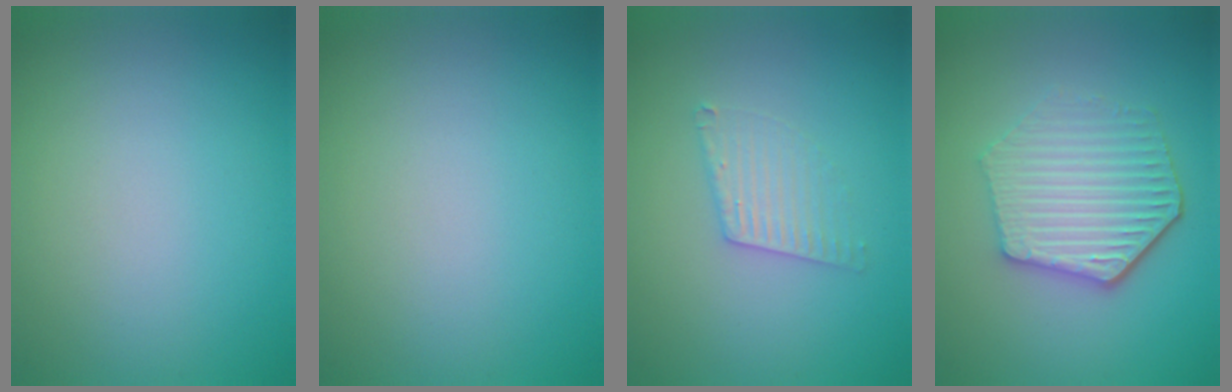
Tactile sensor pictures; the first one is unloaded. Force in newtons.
{"total": 0.0}
{"total": 2.1, "press": 2.1, "slide": 0.3}
{"total": 5.3, "press": 4.3, "slide": 3.2}